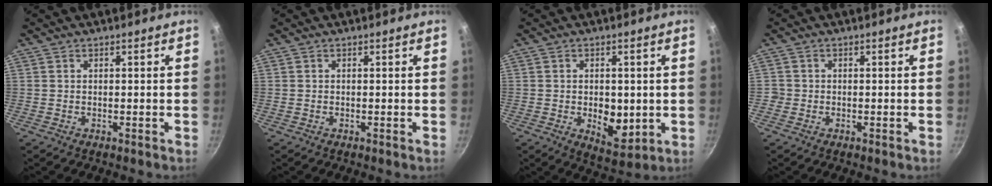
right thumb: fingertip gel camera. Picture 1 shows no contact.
{"total": 0.0}
{"total": 7.8, "force": [-0.8, 4.5, 6.3], "torque": [-0.074, -0.019, -0.004]}
{"total": 1.1, "force": [-0.4, 1.0, 0.1], "torque": [0.001, 0.003, -0.007]}